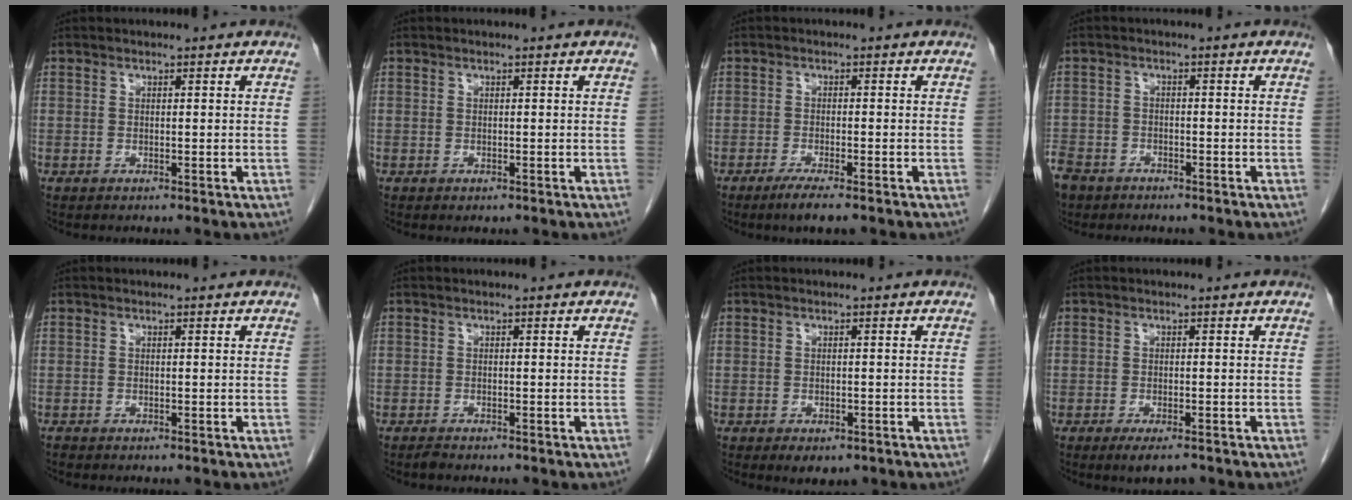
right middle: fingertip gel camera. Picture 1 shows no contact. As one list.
[{"total": 0.0}, {"total": 3.7, "force": [-2.6, 0.2, 2.6], "torque": [-0.048, -0.009, -0.044]}, {"total": 9.4, "force": [-6.3, 6.2, 3.1], "torque": [-0.102, -0.009, -0.110]}, {"total": 0.0}, {"total": 0.8, "force": [-0.7, 0.1, 0.2], "torque": [-0.011, -0.002, -0.013]}, {"total": 3.3, "force": [-2.1, 1.8, 1.9], "torque": [-0.017, -0.002, -0.020]}, {"total": 3.3, "force": [-2.3, 0.8, 2.2], "torque": [-0.031, -0.004, -0.033]}]